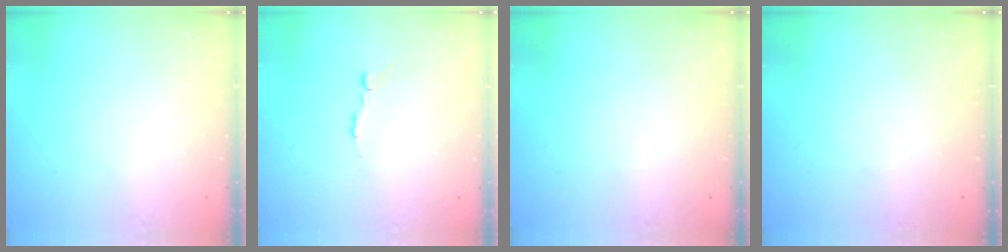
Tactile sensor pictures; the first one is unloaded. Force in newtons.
{"total": 3.2, "press": 3.2, "slide": 0.2}
{"total": 0.0}
{"total": 0.0}